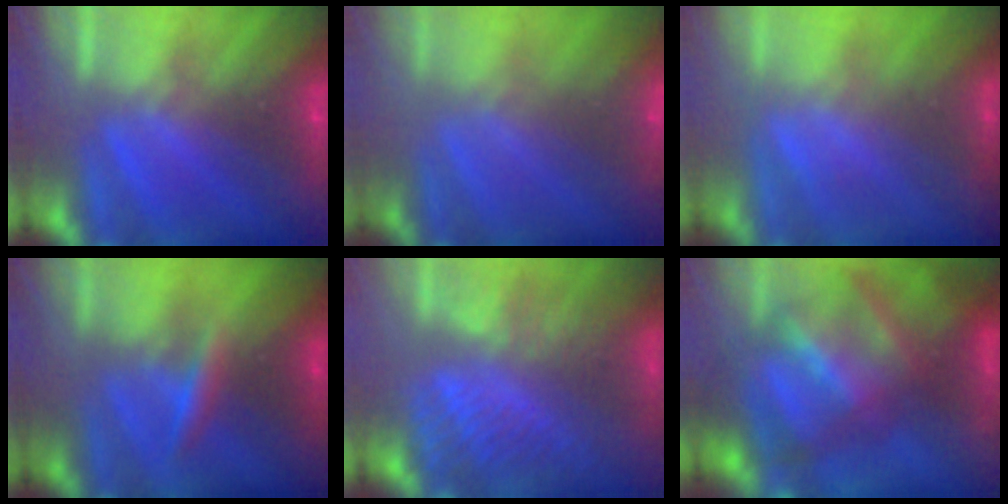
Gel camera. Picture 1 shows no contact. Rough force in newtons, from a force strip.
{"total": 3.0}
{"total": 1.7}
{"total": 2.7}
{"total": 5.0}
{"total": 7.6}